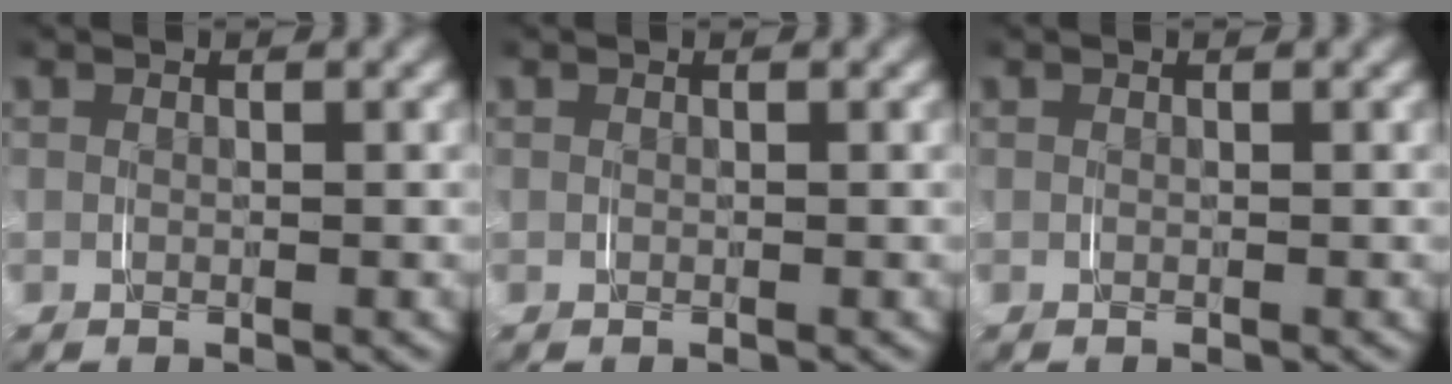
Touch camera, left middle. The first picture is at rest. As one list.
[{"total": 0.0}, {"total": 0.0}]